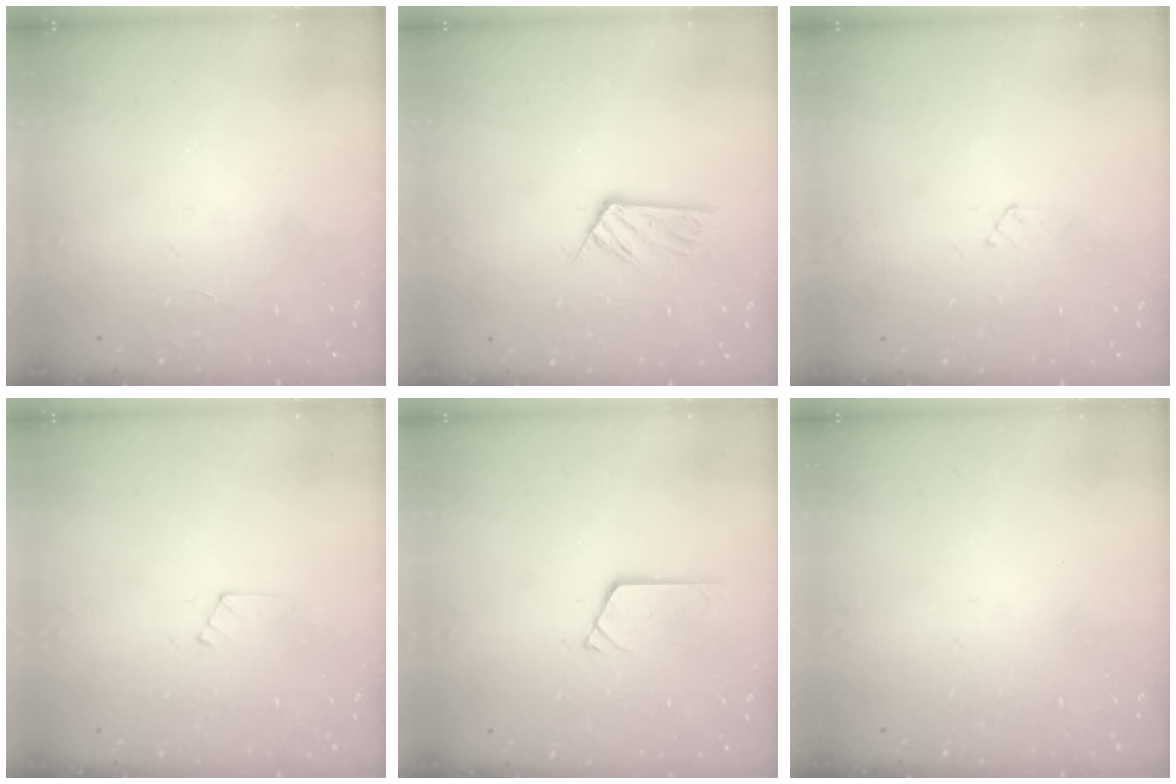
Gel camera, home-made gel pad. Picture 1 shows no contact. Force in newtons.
{"total": 8.7, "press": 8.7, "slide": 0.7}
{"total": 3.0, "press": 3.0, "slide": 0.3}
{"total": 3.8, "press": 3.8, "slide": 0.3}
{"total": 2.8, "press": 2.8, "slide": 0.2}
{"total": 0.0}